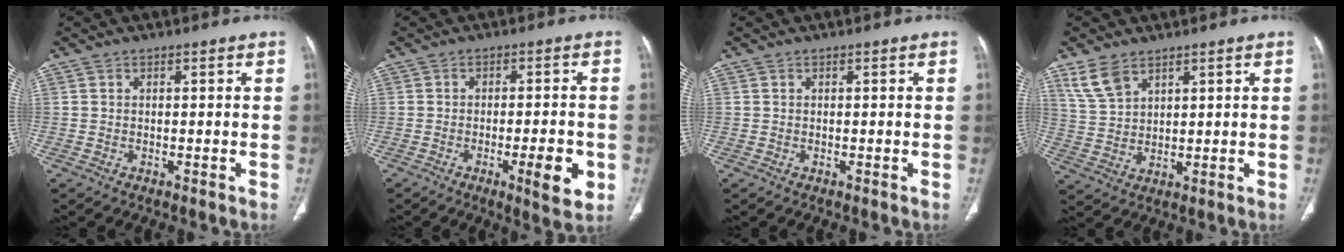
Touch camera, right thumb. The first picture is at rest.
{"total": 7.9, "force": [-2.7, 1.9, 7.2], "torque": [-0.095, -0.001, -0.033]}
{"total": 0.0}
{"total": 6.2, "force": [4.3, 3.2, 3.1], "torque": [-0.052, -0.013, 0.099]}